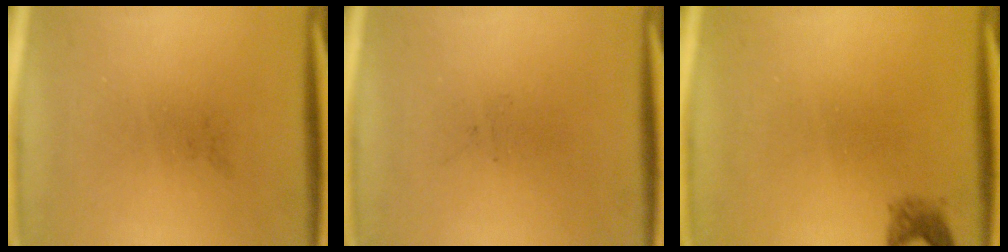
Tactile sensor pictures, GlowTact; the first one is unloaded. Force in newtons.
{"total": 0.0}
{"total": 1.5}